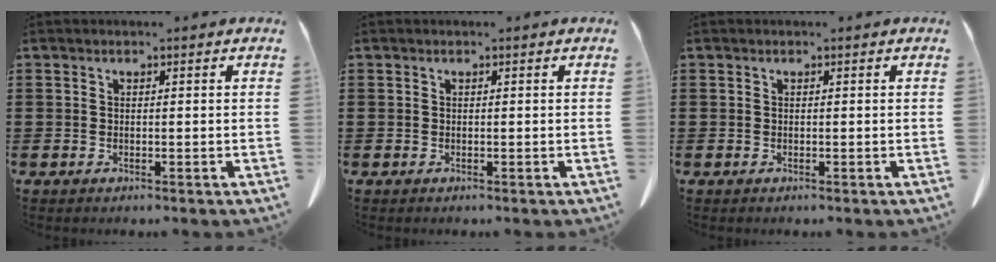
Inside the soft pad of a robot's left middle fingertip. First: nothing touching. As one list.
[{"total": 0.0}, {"total": 0.0}]